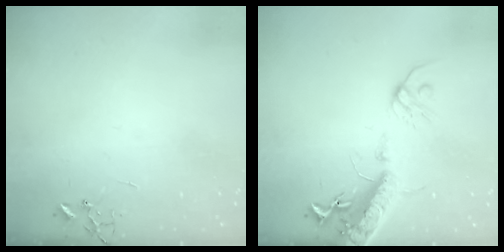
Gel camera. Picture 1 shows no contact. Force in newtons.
{"total": 16.6, "press": 16.1, "slide": 4.0}